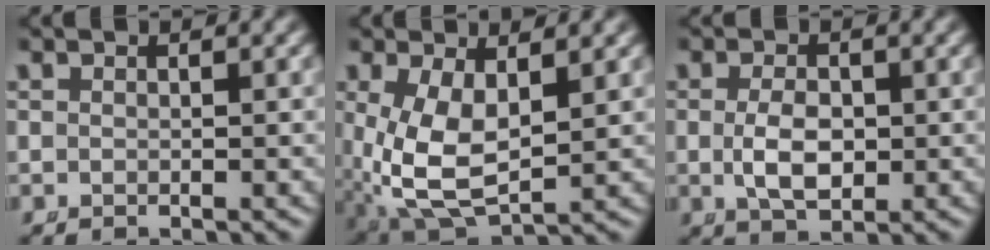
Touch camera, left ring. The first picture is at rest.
{"total": 8.3, "force": [-0.8, 5.5, 6.2], "torque": [-0.152, -0.053, 0.018]}
{"total": 3.5, "force": [-0.4, 2.0, 2.9], "torque": [-0.059, -0.017, 0.004]}